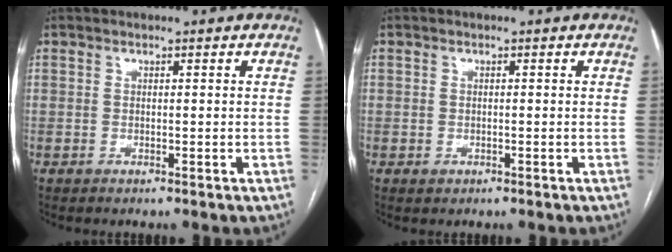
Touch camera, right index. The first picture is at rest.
{"total": 1.0, "force": [-0.3, 0.9, 0.2], "torque": [-0.003, 0.003, -0.002]}